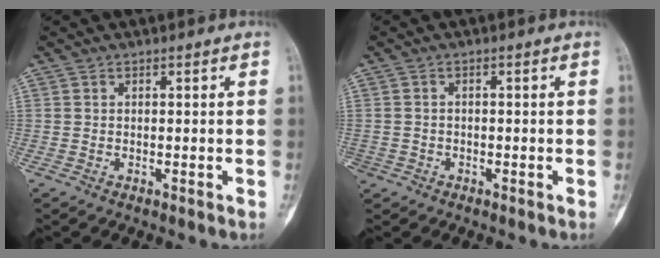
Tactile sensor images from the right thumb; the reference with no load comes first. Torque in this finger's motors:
{"motor_torque": [-0.13, -0.12, -0.09, -0.26, 0.00]}